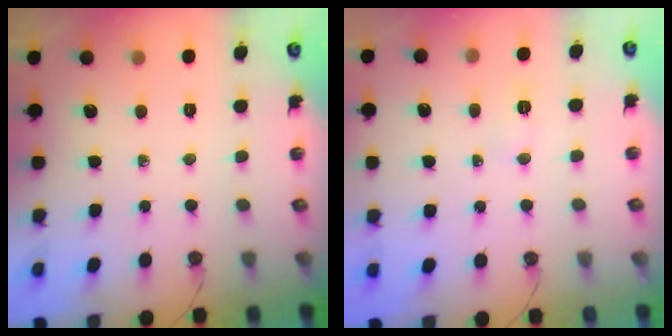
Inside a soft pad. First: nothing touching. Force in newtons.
{"total": 4.9, "press": 4.8, "slide": 1.0}